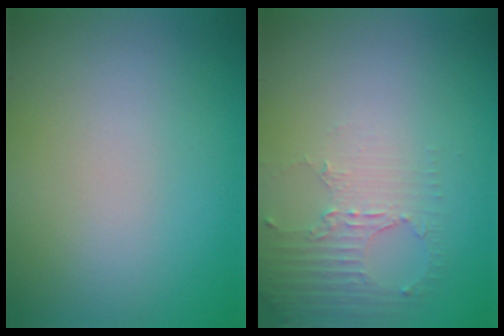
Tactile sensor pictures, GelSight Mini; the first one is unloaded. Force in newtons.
{"total": 2.5, "press": 1.8, "slide": 1.7}